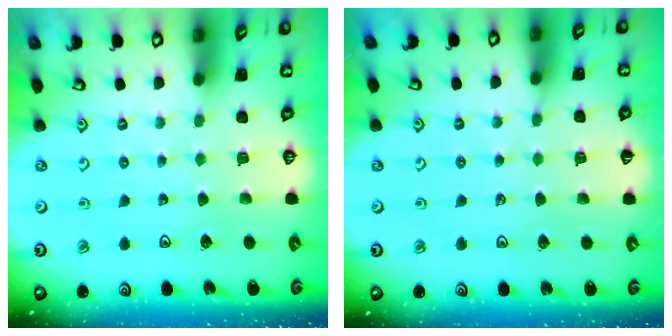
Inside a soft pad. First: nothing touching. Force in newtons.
{"total": 2.5, "press": 2.5, "slide": 0.4}